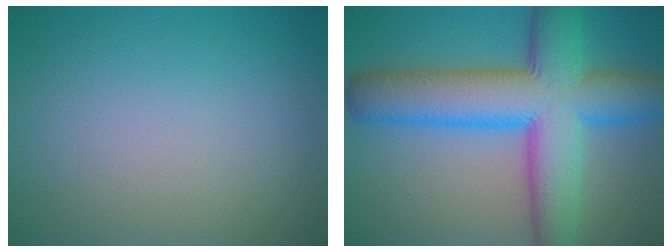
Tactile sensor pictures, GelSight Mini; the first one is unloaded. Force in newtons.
{"total": 11.7, "press": 11.7, "slide": 0.2}